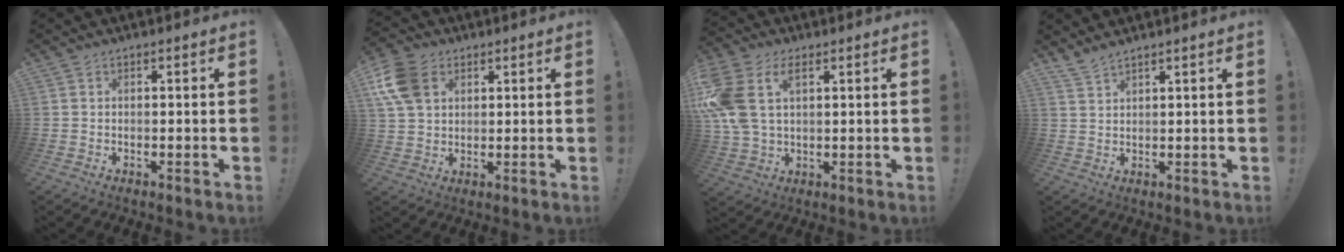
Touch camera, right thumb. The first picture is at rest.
{"total": 11.8, "force": [4.3, 8.6, 6.9], "torque": [-0.137, -0.003, 0.086]}
{"total": 12.5, "force": [4.8, 7.8, 8.6], "torque": [-0.193, -0.008, 0.092]}
{"total": 3.1, "force": [2.7, -0.1, 1.4], "torque": [-0.039, -0.012, 0.050]}